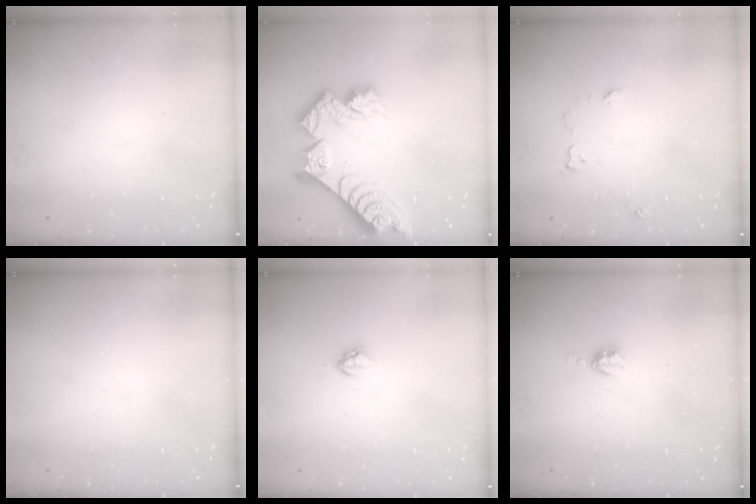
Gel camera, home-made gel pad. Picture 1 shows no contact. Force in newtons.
{"total": 16.7, "press": 16.6, "slide": 1.8}
{"total": 5.3, "press": 5.2, "slide": 0.6}
{"total": 0.0}
{"total": 3.6, "press": 3.5, "slide": 0.6}
{"total": 3.1, "press": 3.0, "slide": 0.4}